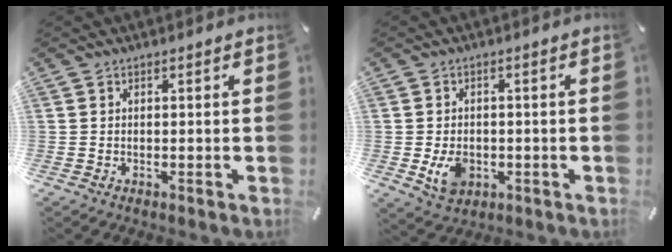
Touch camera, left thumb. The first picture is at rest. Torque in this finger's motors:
{"motor_torque": [0.03, 0.76, 0.61, 0.16, 0.04]}